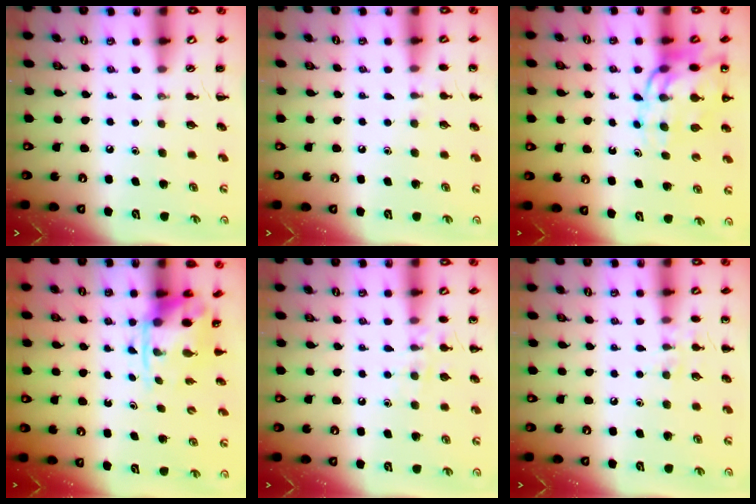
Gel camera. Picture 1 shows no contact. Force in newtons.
{"total": 5.0, "press": 4.7, "slide": 1.6}
{"total": 13.1, "press": 12.6, "slide": 3.5}
{"total": 3.8, "press": 3.7, "slide": 0.8}
{"total": 7.9, "press": 7.7, "slide": 1.5}
{"total": 6.8, "press": 6.5, "slide": 2.0}